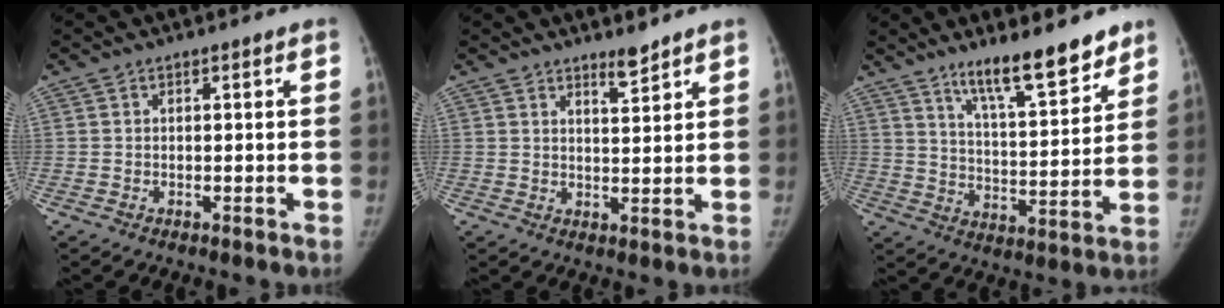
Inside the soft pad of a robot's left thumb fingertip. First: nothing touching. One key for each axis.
{"total": 3.3, "fx": 2.8, "fy": 0.6, "fz": 1.5, "tx": -0.017, "ty": -0.027, "tz": 0.046}
{"total": 13.9, "fx": 10.5, "fy": 3.2, "fz": 8.6, "tx": -0.109, "ty": -0.072, "tz": 0.174}